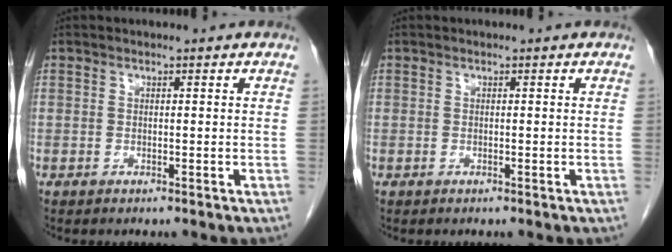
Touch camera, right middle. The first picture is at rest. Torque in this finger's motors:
{"motor_torque": [0.18, -0.02, 0.02, 0.00]}